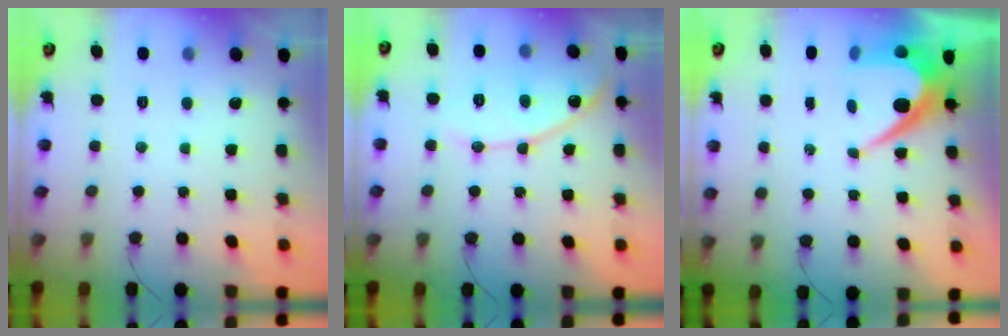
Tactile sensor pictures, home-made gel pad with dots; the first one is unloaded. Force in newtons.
{"total": 11.6, "press": 11.6, "slide": 1.0}
{"total": 9.1, "press": 9.1, "slide": 0.7}